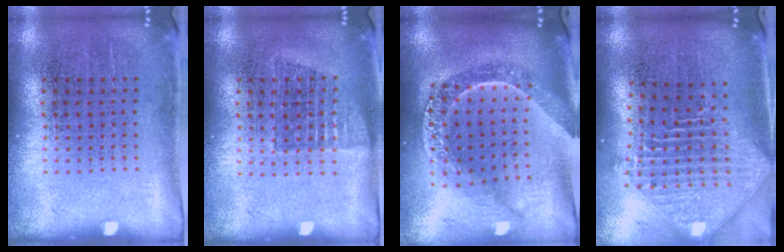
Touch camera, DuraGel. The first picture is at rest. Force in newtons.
{"total": 1.2, "press": 1.0, "slide": 0.6}
{"total": 2.7, "press": 2.2, "slide": 1.6}
{"total": 2.5, "press": 1.9, "slide": 1.7}